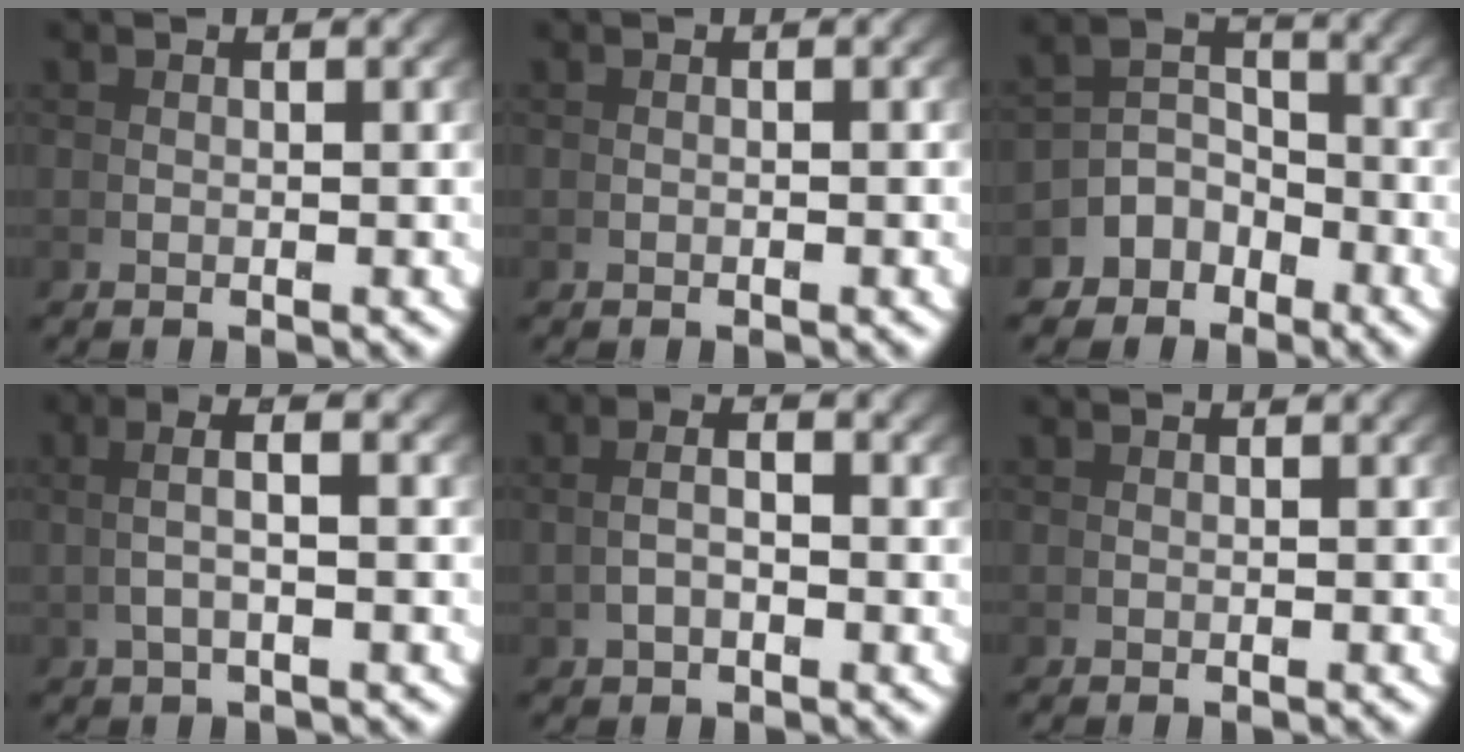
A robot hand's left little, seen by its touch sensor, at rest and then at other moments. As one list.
[{"total": 0.0}, {"total": 5.5, "force": [-1.9, 4.5, 2.4], "torque": [-0.040, -0.011, -0.039]}, {"total": 3.1, "force": [1.0, 0.3, 2.9], "torque": [-0.049, 0.014, 0.018]}, {"total": 2.5, "force": [0.2, 1.0, 2.3], "torque": [-0.037, 0.001, 0.008]}, {"total": 0.0}]